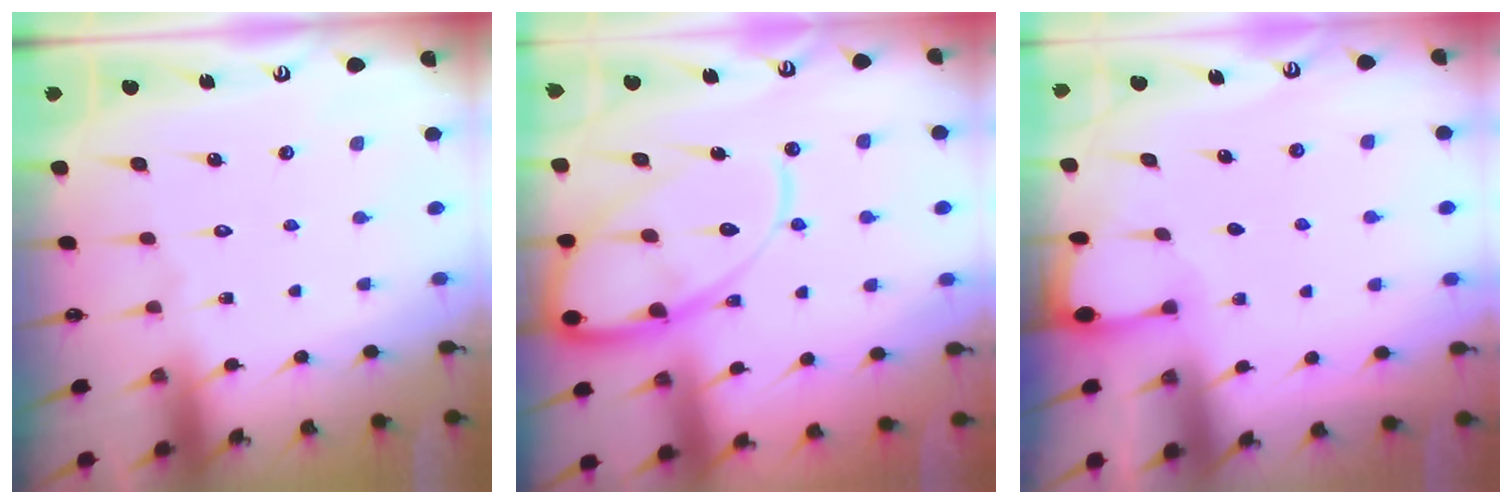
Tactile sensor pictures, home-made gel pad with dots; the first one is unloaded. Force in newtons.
{"total": 15.8, "press": 15.7, "slide": 1.6}
{"total": 1.6, "press": 1.5, "slide": 0.3}